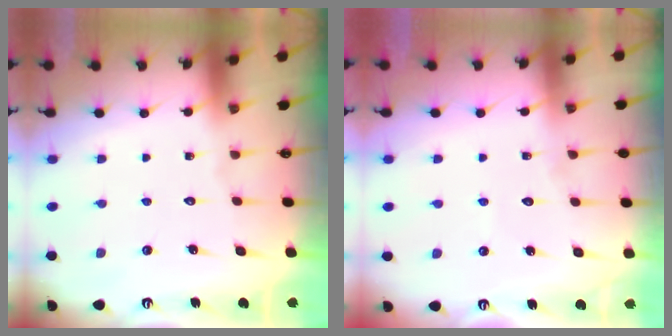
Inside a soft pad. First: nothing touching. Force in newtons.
{"total": 3.1, "press": 3.0, "slide": 0.3}